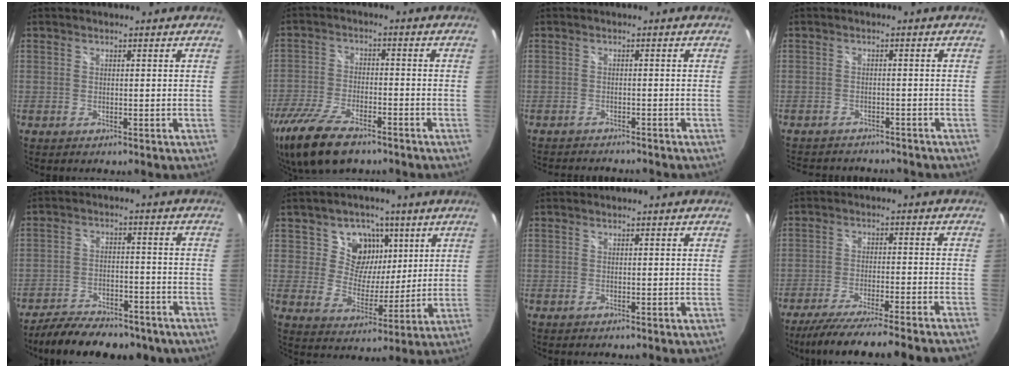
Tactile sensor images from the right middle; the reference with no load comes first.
{"total": 14.5, "force": [-10.3, 5.5, 8.6], "torque": [-0.204, -0.041, -0.192]}
{"total": 5.8, "force": [-5.5, 0.6, 1.7], "torque": [-0.043, -0.016, -0.083]}
{"total": 9.2, "force": [-8.3, 2.7, 3.0], "torque": [-0.072, -0.017, -0.117]}
{"total": 16.3, "force": [-12.9, 6.1, 7.9], "torque": [-0.159, -0.013, -0.179]}
{"total": 9.9, "force": [4.5, 8.2, 3.3], "torque": [-0.059, -0.008, 0.072]}
{"total": 0.0}
{"total": 15.2, "force": [-13.3, -1.0, 7.2], "torque": [-0.136, -0.030, -0.203]}